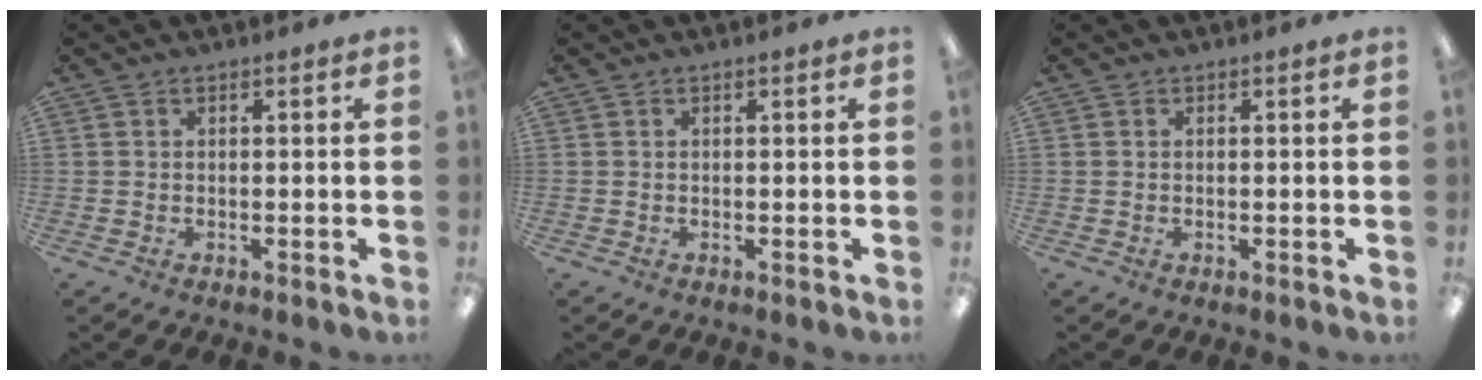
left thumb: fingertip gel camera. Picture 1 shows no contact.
{"total": 0.0}
{"total": 0.0}